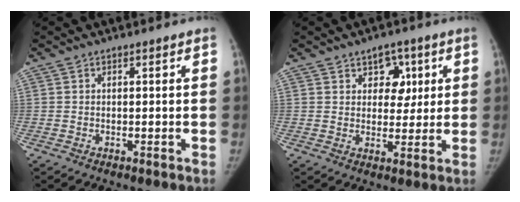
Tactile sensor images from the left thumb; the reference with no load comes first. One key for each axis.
{"total": 6.3, "fx": 2.7, "fy": 4.6, "fz": 3.5, "tx": -0.008, "ty": -0.009, "tz": 0.035}